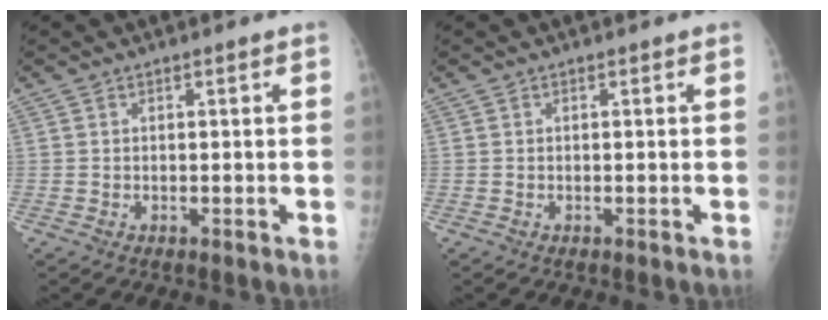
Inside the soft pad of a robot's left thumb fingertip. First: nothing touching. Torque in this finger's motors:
{"motor_torque": [0.00, 0.00, -0.03, -0.11, 0.00]}